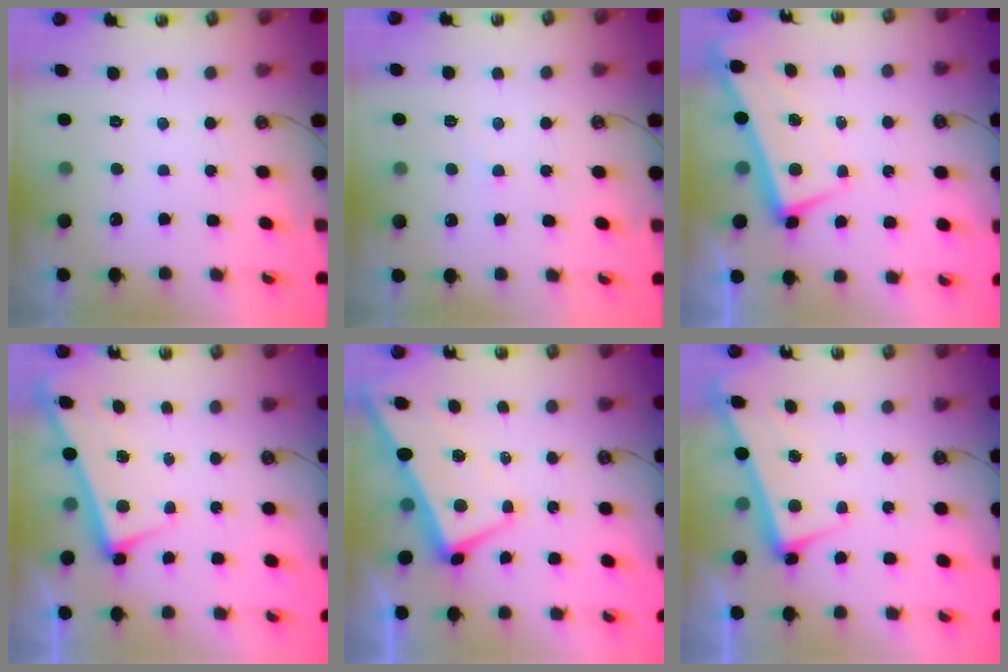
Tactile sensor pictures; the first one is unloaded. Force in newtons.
{"total": 2.2, "press": 2.1, "slide": 0.3}
{"total": 1.6, "press": 0.6, "slide": 1.4}
{"total": 2.9, "press": 2.9, "slide": 0.4}
{"total": 1.5, "press": 1.4, "slide": 0.7}
{"total": 2.6, "press": 2.5, "slide": 0.7}